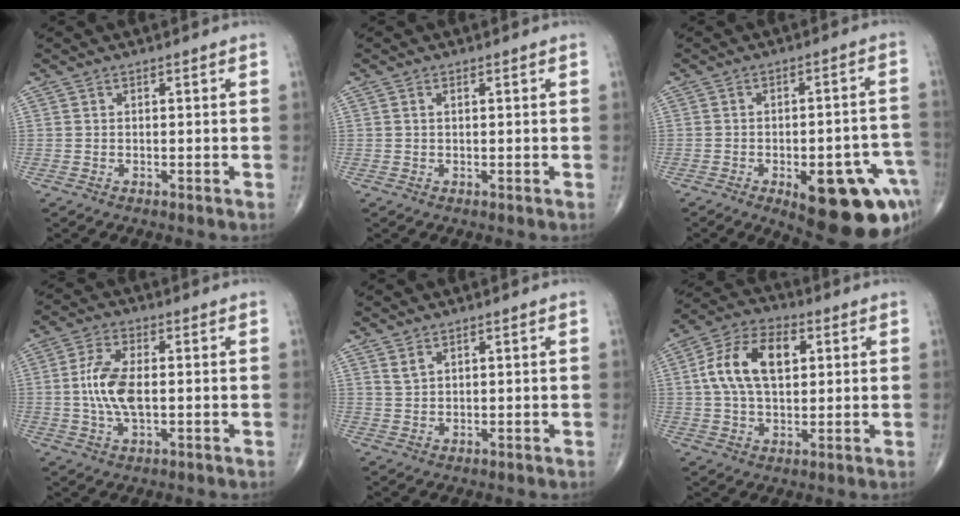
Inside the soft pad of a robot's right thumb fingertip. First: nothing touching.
{"total": 0.6, "force": [0.2, 0.3, 0.5], "torque": [-0.014, 0.005, 0.004]}
{"total": 19.7, "force": [-8.8, 7.8, 15.8], "torque": [-0.127, 0.038, -0.097]}
{"total": 8.4, "force": [-0.1, 3.8, 7.5], "torque": [-0.162, 0.003, -0.002]}
{"total": 1.8, "force": [1.3, 0.7, 0.9], "torque": [-0.017, -0.004, 0.031]}
{"total": 13.4, "force": [2.8, 7.9, 10.5], "torque": [-0.186, 0.015, 0.046]}